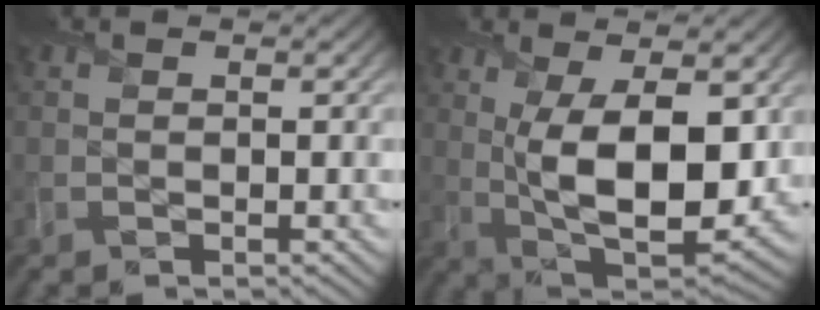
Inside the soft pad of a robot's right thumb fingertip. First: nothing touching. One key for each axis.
{"total": 12.3, "fx": 0.9, "fy": 5.8, "fz": 10.8, "tx": -0.206, "ty": -0.013, "tz": 0.025}